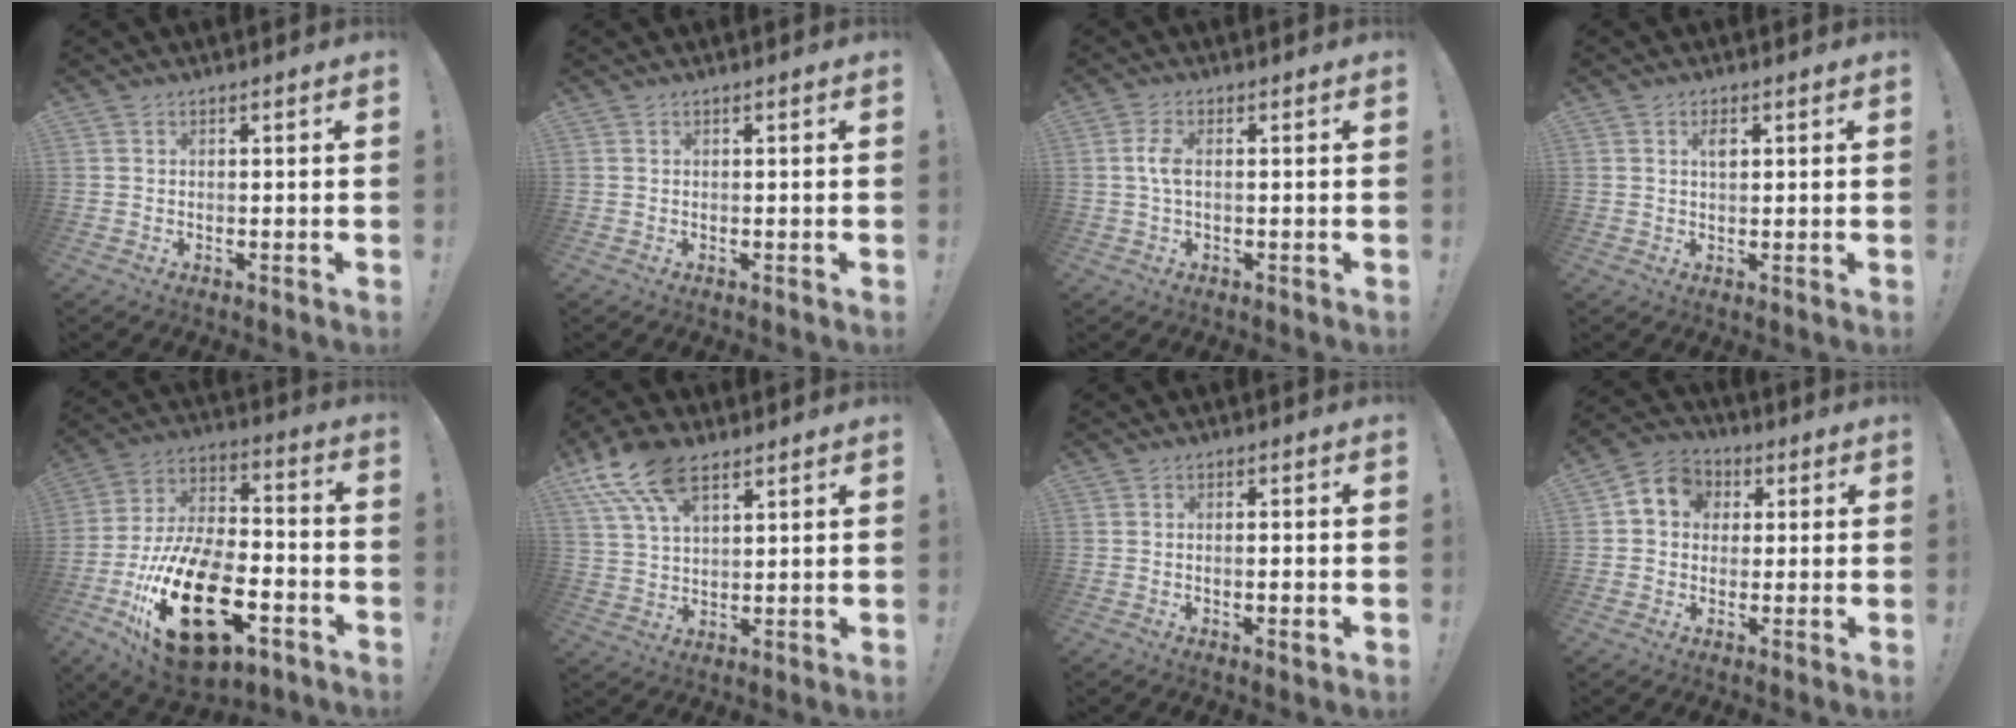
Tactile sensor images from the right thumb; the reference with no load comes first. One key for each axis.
{"total": 0.0}
{"total": 3.7, "fx": 0.0, "fy": 1.4, "fz": 3.5, "tx": -0.062, "ty": 0.002, "tz": -0.003}
{"total": 2.3, "fx": 0.7, "fy": 1.1, "fz": 1.9, "tx": -0.021, "ty": -0.003, "tz": 0.008}
{"total": 27.5, "fx": -10.8, "fy": 14.7, "fz": 20.7, "tx": -0.386, "ty": 0.064, "tz": -0.168}
{"total": 12.8, "fx": 7.6, "fy": 6.3, "fz": 8.3, "tx": -0.156, "ty": -0.023, "tz": 0.141}
{"total": 2.4, "fx": -0.9, "fy": 0.3, "fz": 2.2, "tx": -0.031, "ty": 0.001, "tz": -0.017}
{"total": 7.1, "fx": 1.1, "fy": 6.3, "fz": 2.9, "tx": -0.044, "ty": 0.007, "tz": 0.026}